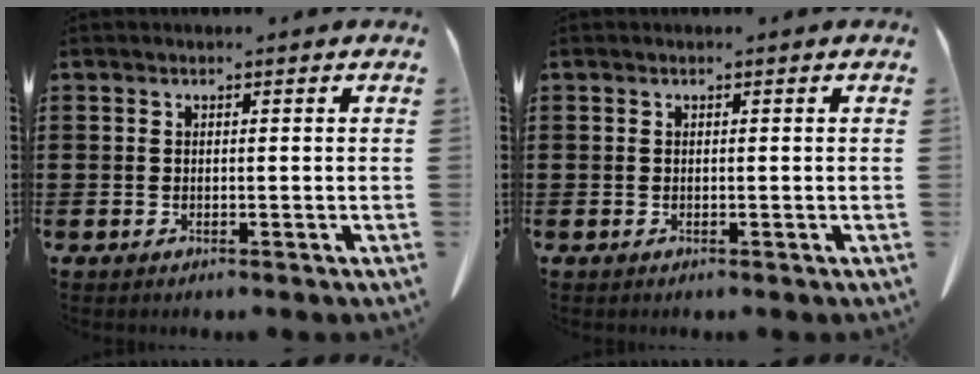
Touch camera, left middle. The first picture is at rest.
{"total": 0.0}